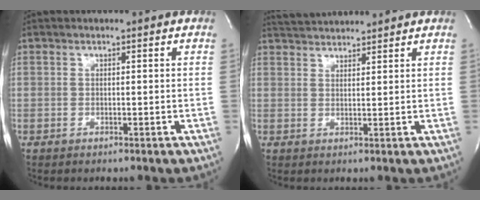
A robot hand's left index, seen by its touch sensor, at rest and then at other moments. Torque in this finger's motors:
{"motor_torque": [0.10, -0.34, 0.09, 0.05]}